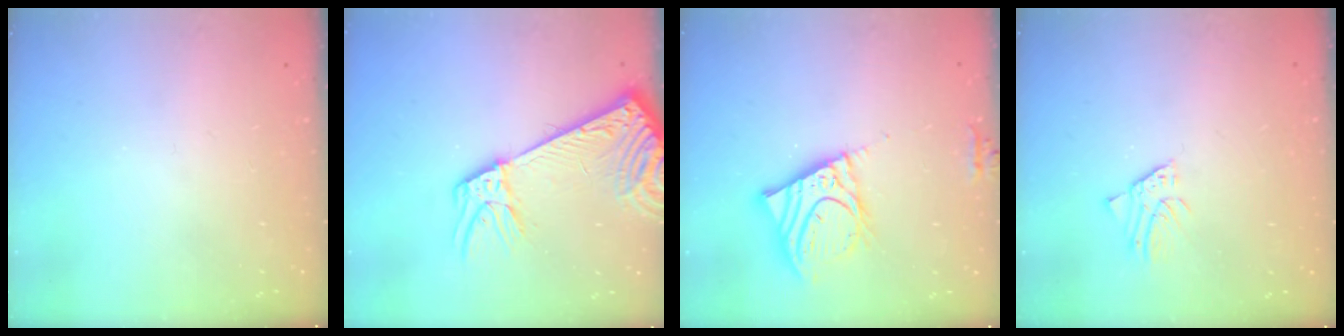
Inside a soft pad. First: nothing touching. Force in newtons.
{"total": 9.3, "press": 8.9, "slide": 2.5}
{"total": 13.8, "press": 13.5, "slide": 2.8}
{"total": 2.1, "press": 2.1, "slide": 0.2}